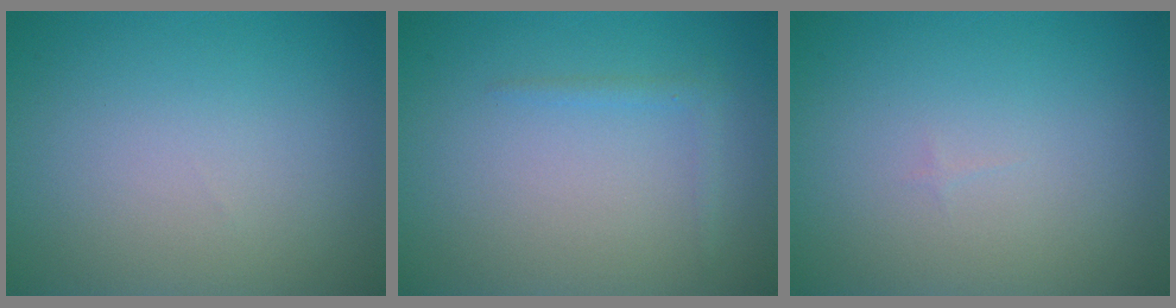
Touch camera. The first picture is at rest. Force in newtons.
{"total": 1.1, "press": 1.1, "slide": 0.1}
{"total": 0.0}